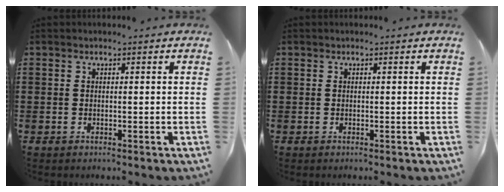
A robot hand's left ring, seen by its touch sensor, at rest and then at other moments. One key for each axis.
{"total": 0.0}